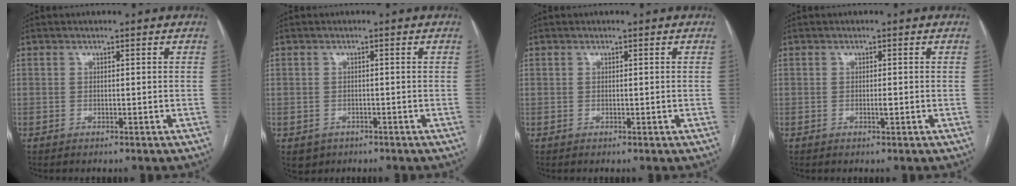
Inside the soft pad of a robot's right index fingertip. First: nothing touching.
{"total": 2.6, "force": [-1.4, 2.2, 0.5], "torque": [-0.005, 0.003, -0.015]}
{"total": 0.0}
{"total": 0.8, "force": [-0.2, -0.1, 0.8], "torque": [-0.017, -0.002, -0.003]}